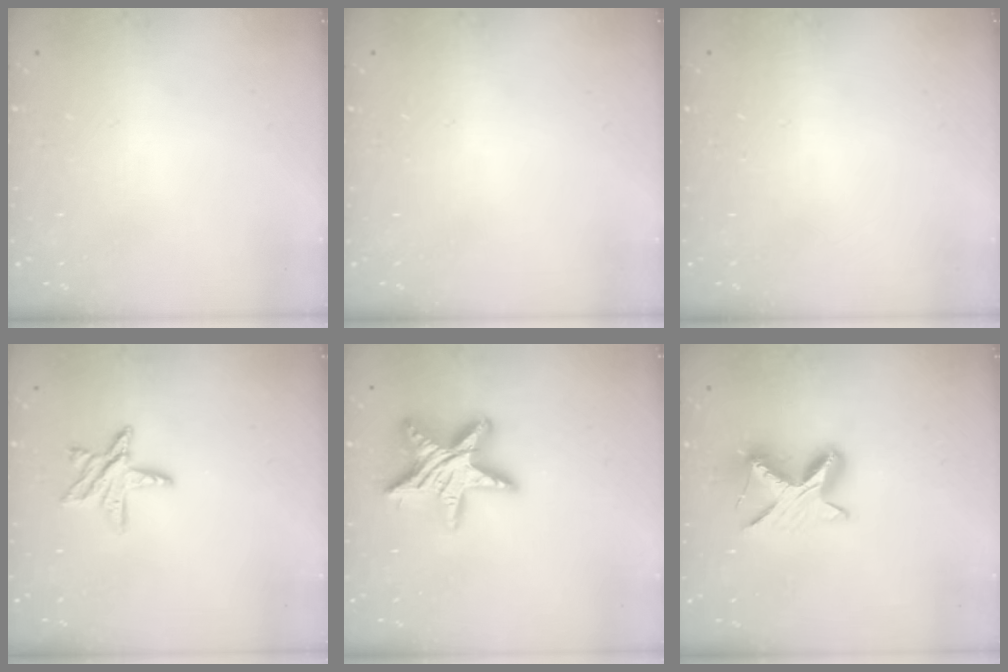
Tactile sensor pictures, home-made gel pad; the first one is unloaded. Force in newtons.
{"total": 0.0}
{"total": 0.0}
{"total": 9.3, "press": 9.2, "slide": 0.8}
{"total": 16.9, "press": 16.9, "slide": 1.1}
{"total": 8.9, "press": 8.9, "slide": 0.3}